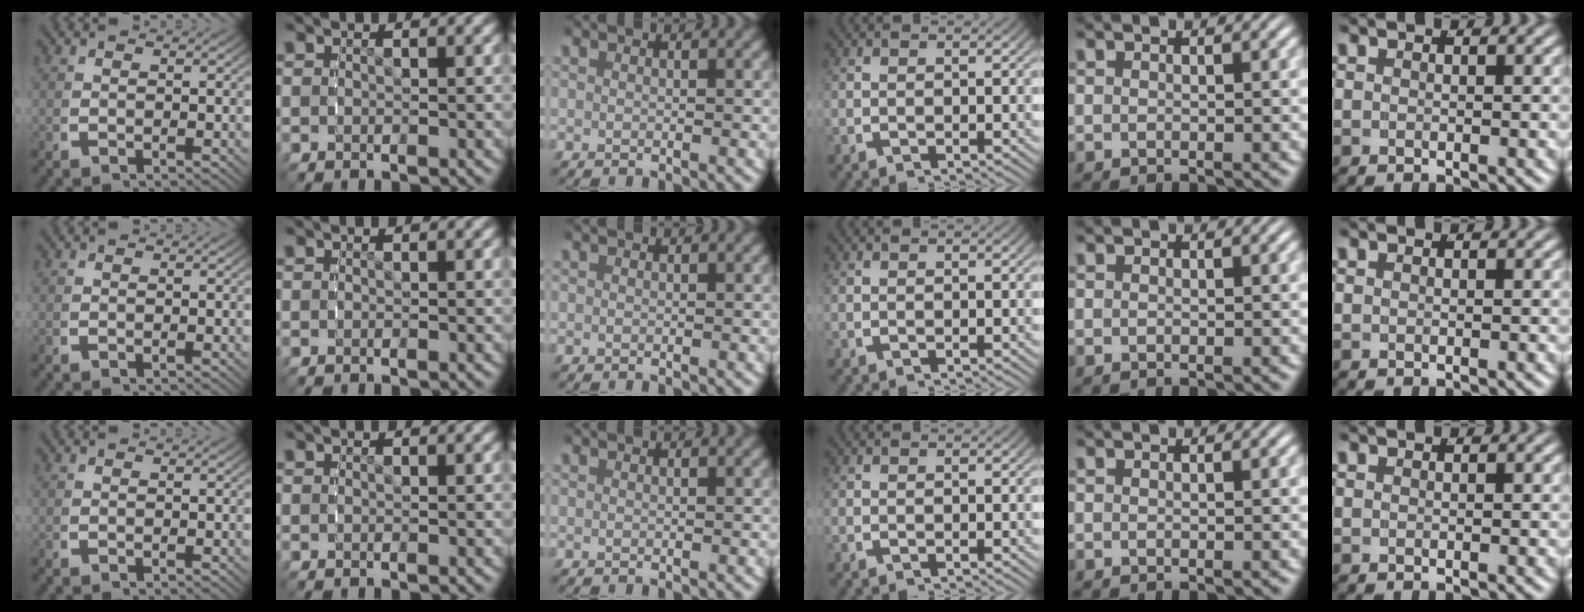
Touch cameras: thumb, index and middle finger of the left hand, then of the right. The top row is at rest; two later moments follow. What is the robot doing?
{"motion": "reach", "object": "stress ball aka squeeze ball"}